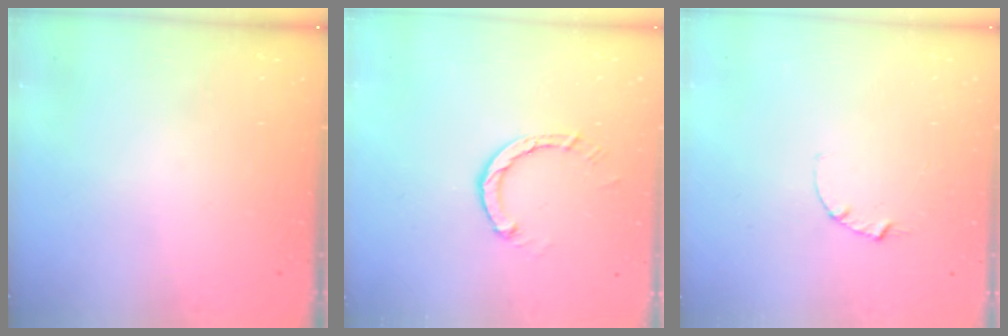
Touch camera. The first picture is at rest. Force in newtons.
{"total": 3.0, "press": 3.0, "slide": 0.3}
{"total": 2.5, "press": 2.5, "slide": 0.3}